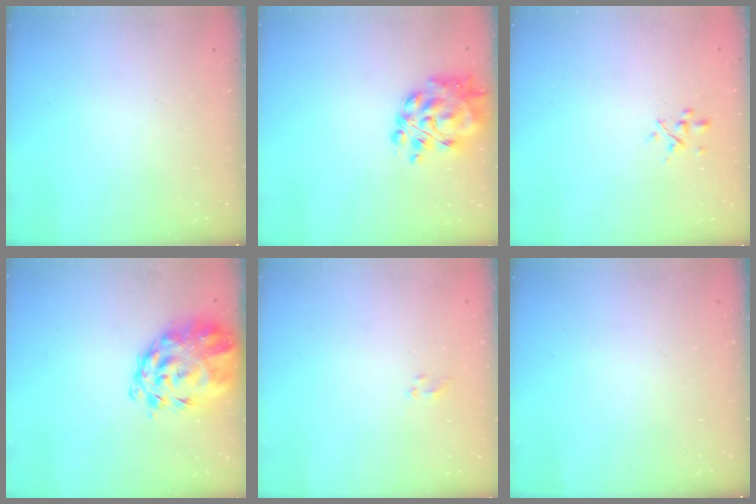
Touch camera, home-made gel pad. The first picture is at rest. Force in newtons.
{"total": 11.4, "press": 10.8, "slide": 3.6}
{"total": 2.2, "press": 2.0, "slide": 0.9}
{"total": 5.8, "press": 5.5, "slide": 2.1}
{"total": 1.3, "press": 1.2, "slide": 0.5}
{"total": 0.0}